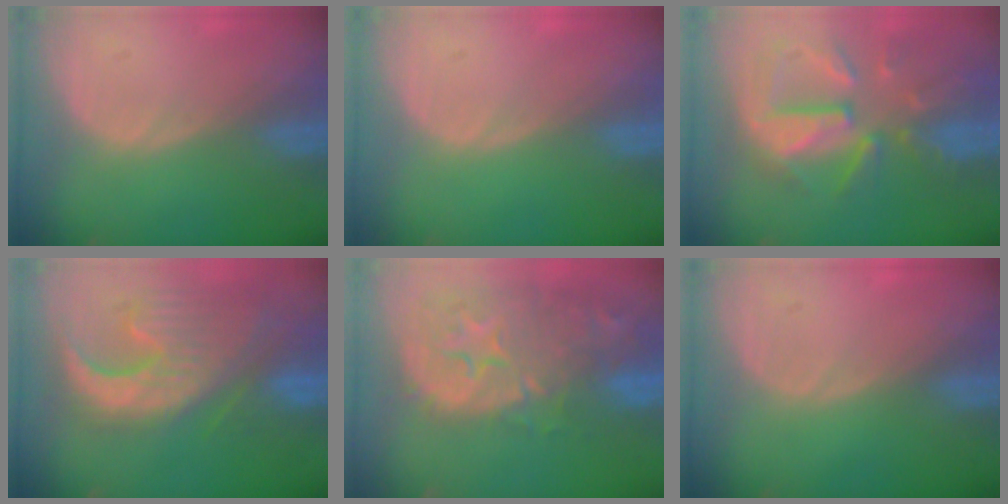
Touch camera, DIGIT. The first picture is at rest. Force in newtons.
{"total": 0.0}
{"total": 11.0, "press": 9.7, "slide": 5.3}
{"total": 13.4, "press": 11.3, "slide": 7.1}
{"total": 15.1, "press": 12.1, "slide": 9.0}
{"total": 0.0}